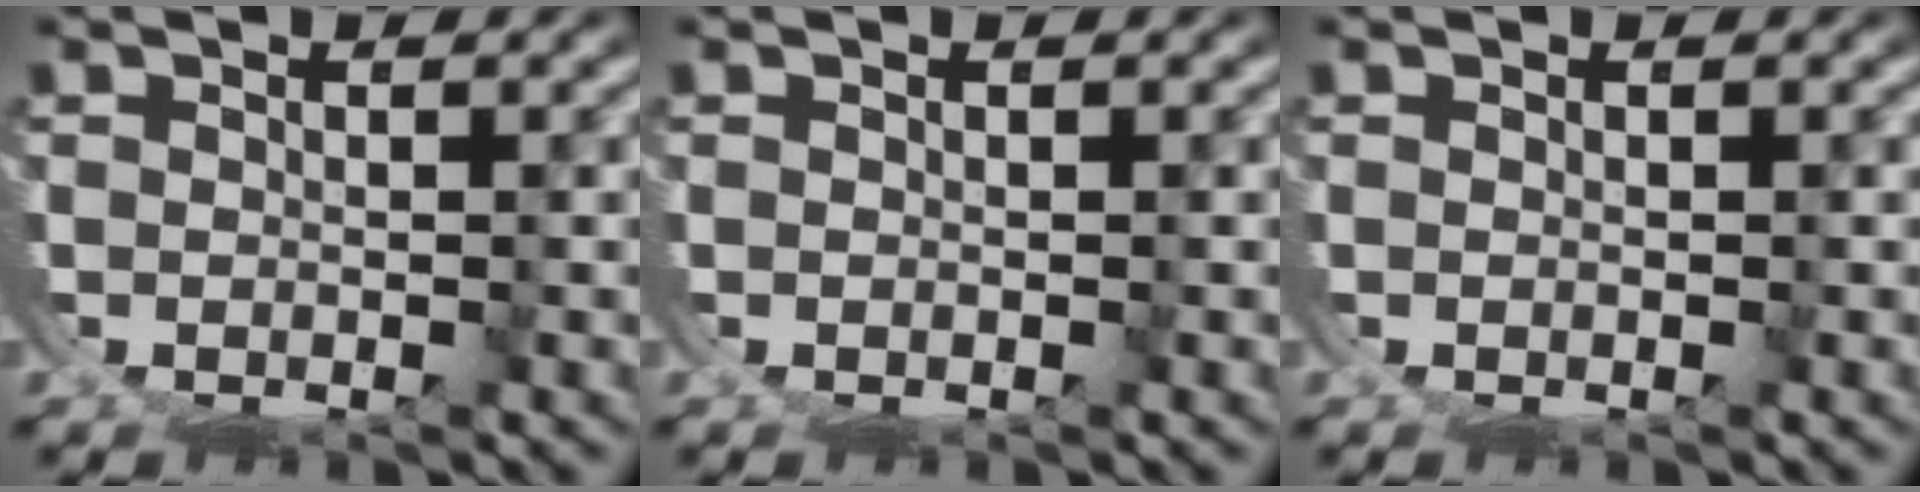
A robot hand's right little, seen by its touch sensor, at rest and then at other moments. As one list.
[{"total": 0.0}, {"total": 0.0}]